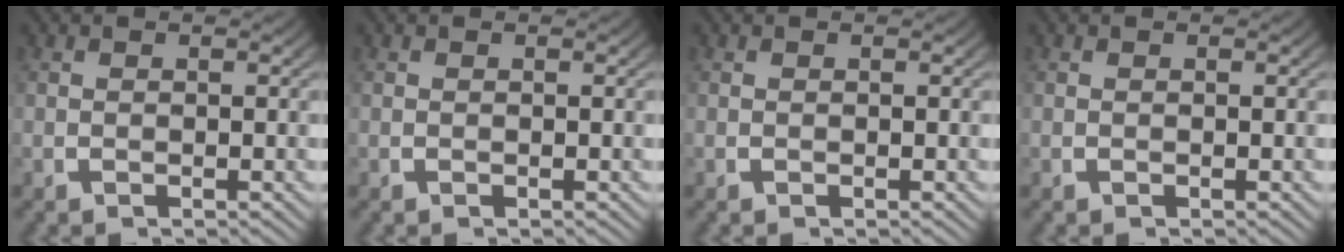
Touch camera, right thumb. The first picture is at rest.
{"total": 0.0}
{"total": 0.0}
{"total": 0.0}